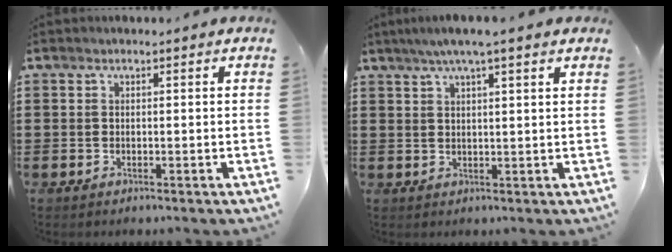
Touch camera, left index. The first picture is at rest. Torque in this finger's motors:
{"motor_torque": [1.52, -0.61, 0.84, 0.21]}